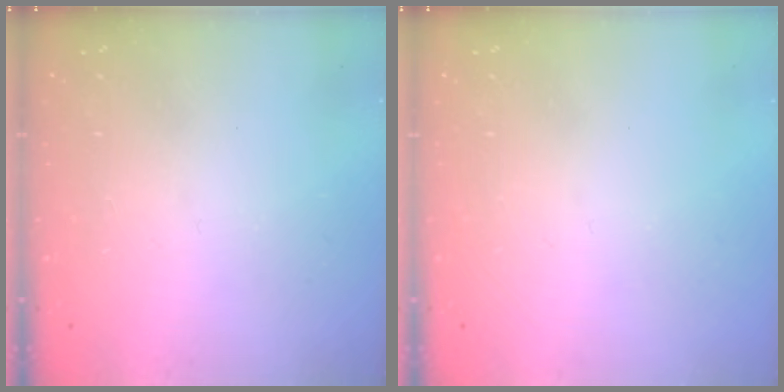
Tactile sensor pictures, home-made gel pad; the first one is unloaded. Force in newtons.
{"total": 0.0}